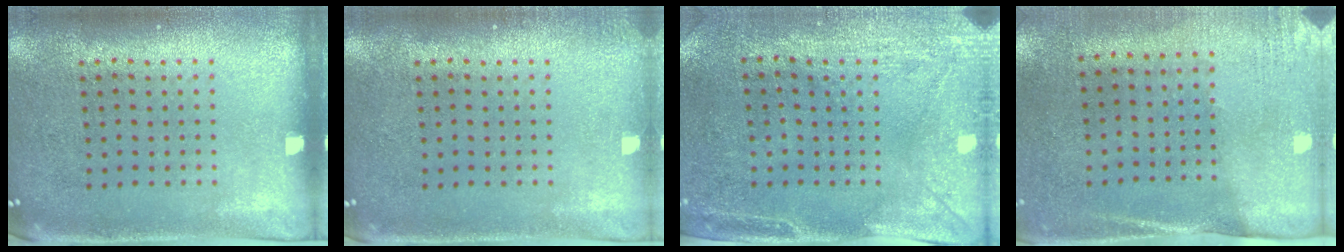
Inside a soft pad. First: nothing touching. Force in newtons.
{"total": 0.7, "press": 0.7, "slide": 0.2}
{"total": 3.0, "press": 2.3, "slide": 1.8}
{"total": 2.6, "press": 2.3, "slide": 1.3}